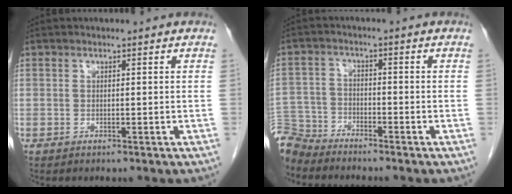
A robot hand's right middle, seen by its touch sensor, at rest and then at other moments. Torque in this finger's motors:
{"motor_torque": [0.40, -0.40, 0.61, 0.06]}